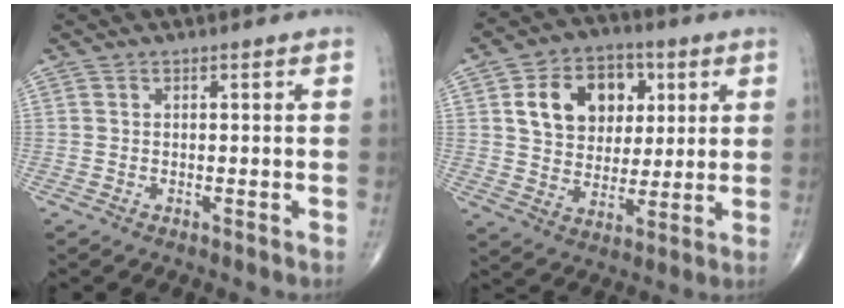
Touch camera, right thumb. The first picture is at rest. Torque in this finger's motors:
{"motor_torque": [0.45, 2.98, 0.71, 0.18, 0.09]}